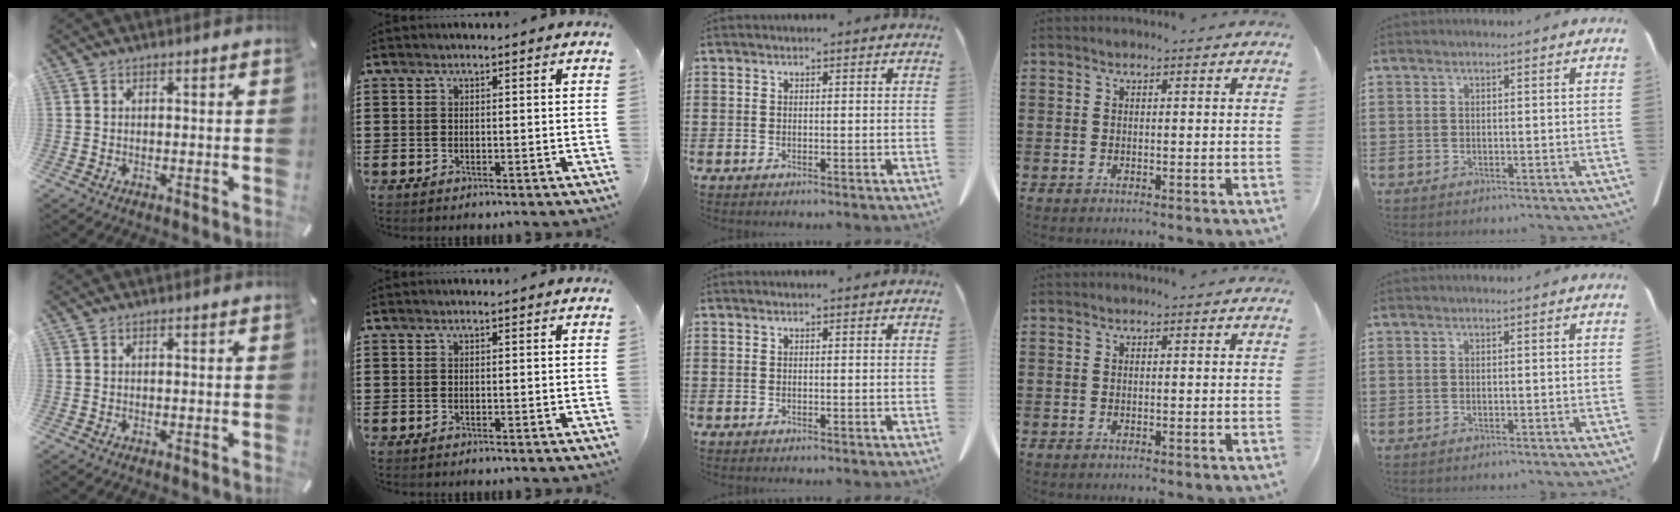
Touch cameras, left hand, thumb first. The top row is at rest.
{}